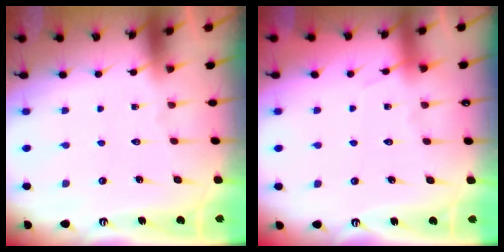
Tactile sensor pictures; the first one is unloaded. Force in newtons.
{"total": 5.0, "press": 5.0, "slide": 0.7}